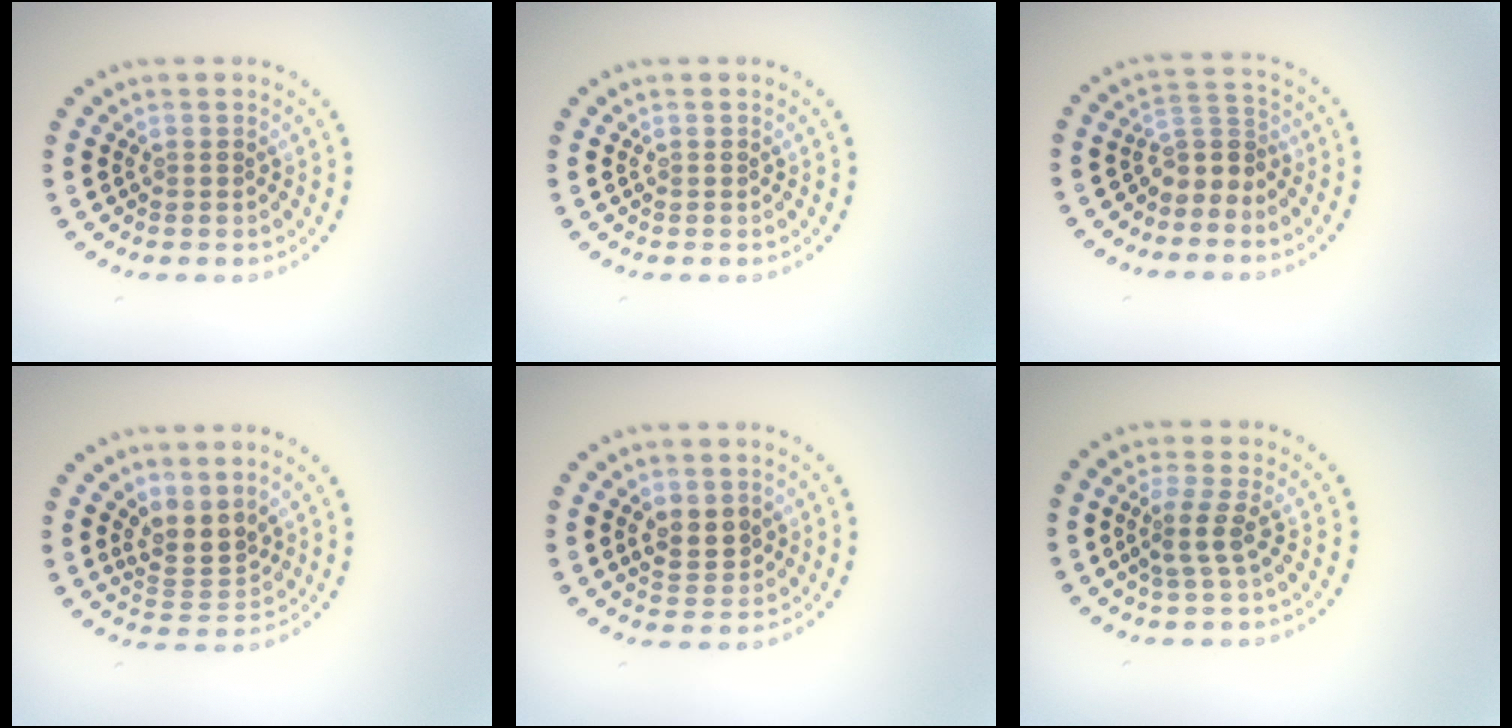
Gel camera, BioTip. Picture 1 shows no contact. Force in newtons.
{"total": 0.0}
{"total": 2.5, "press": 1.7, "slide": 1.9}
{"total": 3.0, "press": 2.3, "slide": 1.9}
{"total": 2.4, "press": 2.3, "slide": 0.6}
{"total": 2.0, "press": 1.5, "slide": 1.3}